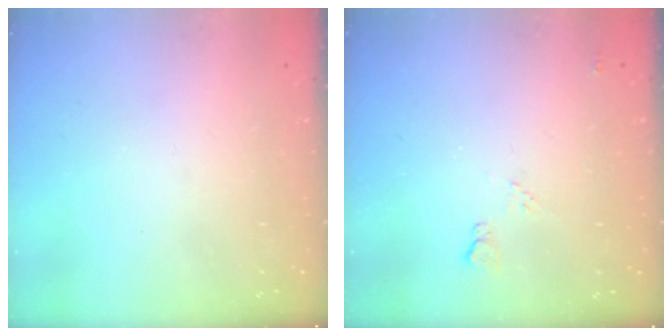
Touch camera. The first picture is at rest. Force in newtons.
{"total": 5.9, "press": 5.8, "slide": 0.9}